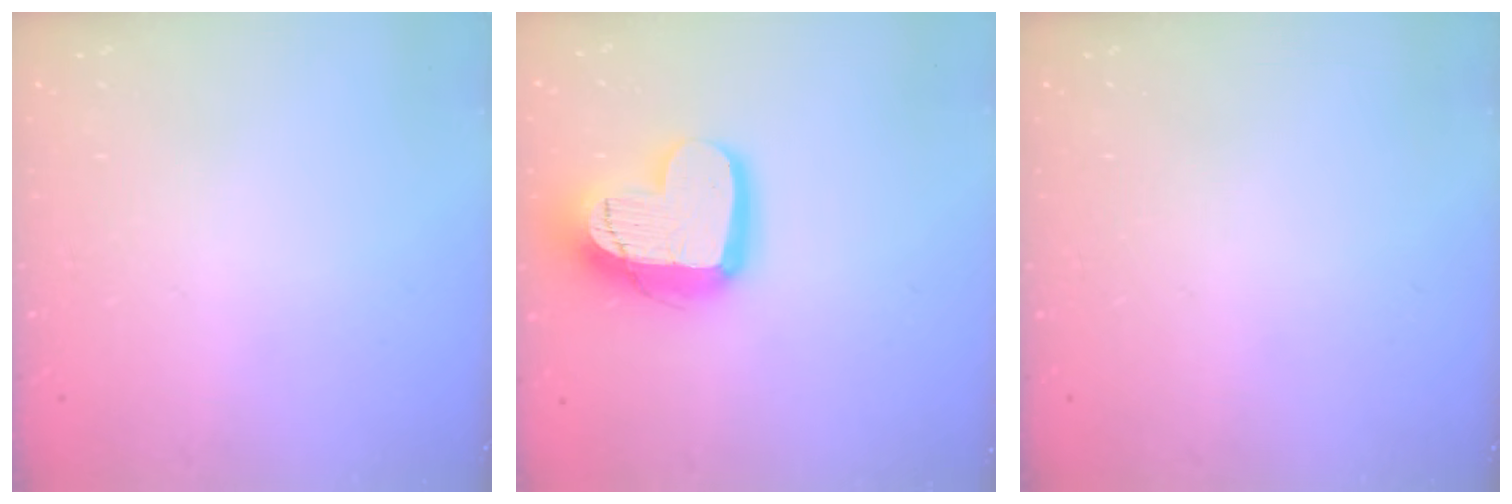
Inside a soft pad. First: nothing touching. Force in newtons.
{"total": 17.1, "press": 17.0, "slide": 1.5}
{"total": 0.0}